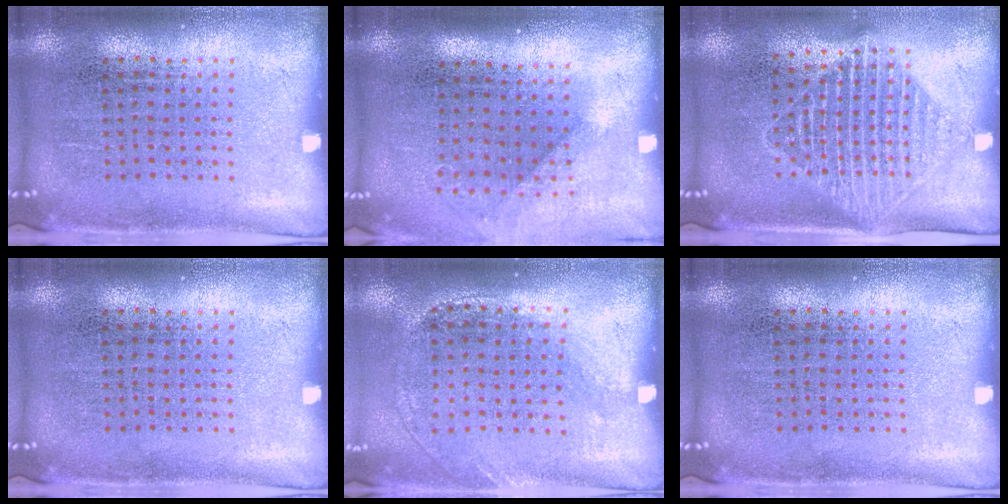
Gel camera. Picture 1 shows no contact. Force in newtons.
{"total": 1.2, "press": 0.9, "slide": 0.7}
{"total": 1.7, "press": 1.4, "slide": 1.0}
{"total": 0.0}
{"total": 1.3, "press": 1.0, "slide": 0.9}
{"total": 0.0}